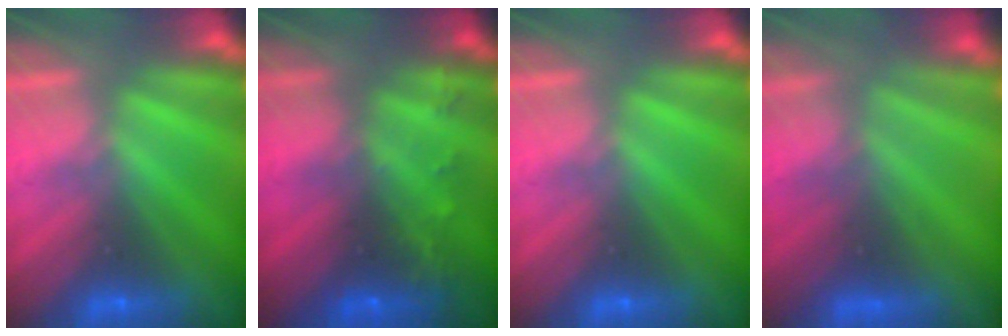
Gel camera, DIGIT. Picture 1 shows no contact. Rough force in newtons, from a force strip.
{"total": 7.5}
{"total": 0.0}
{"total": 7.6}